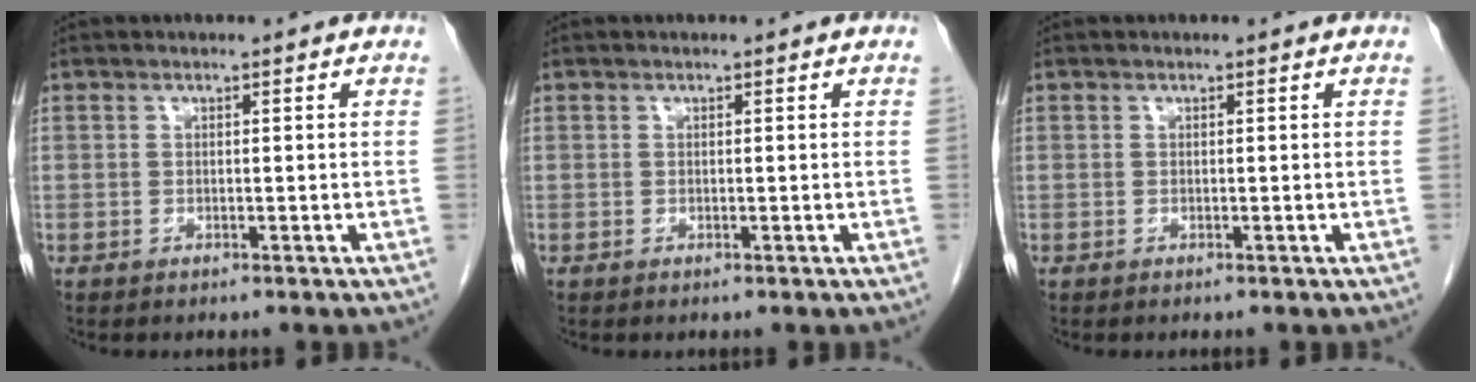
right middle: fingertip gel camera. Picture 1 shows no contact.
{"total": 0.0}
{"total": 0.0}